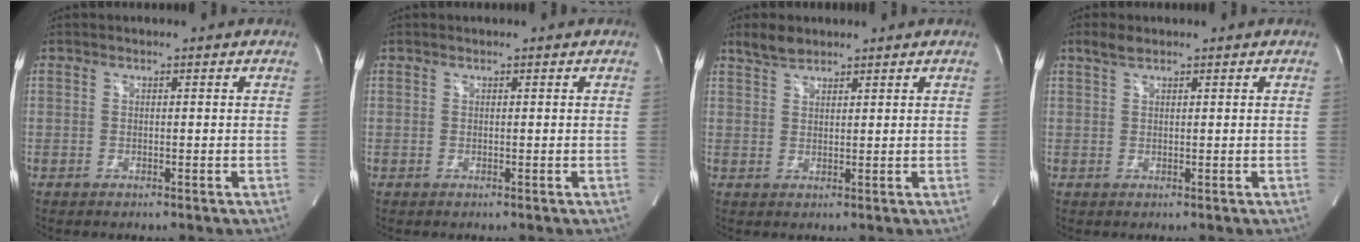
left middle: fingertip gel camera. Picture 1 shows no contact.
{"total": 0.0}
{"total": 3.3, "force": [2.8, 1.2, 1.2], "torque": [-0.030, 0.010, 0.056]}
{"total": 2.0, "force": [1.6, 0.6, 1.2], "torque": [-0.030, 0.011, 0.034]}